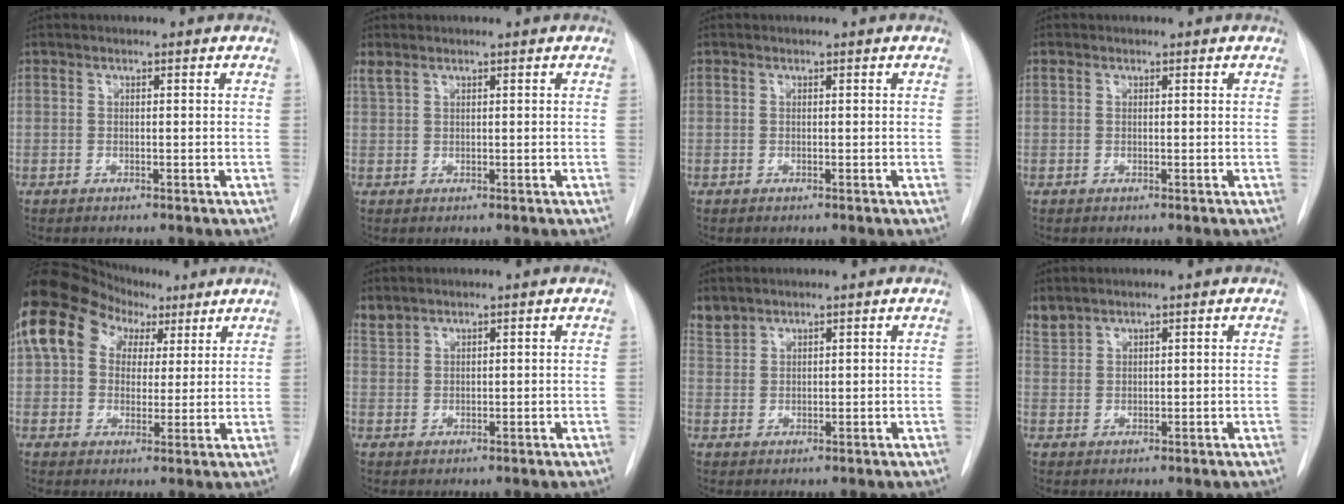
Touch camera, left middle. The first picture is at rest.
{"total": 1.4, "force": [1.1, 0.5, 0.7], "torque": [-0.023, 0.018, 0.028]}
{"total": 0.0}
{"total": 0.6, "force": [0.3, 0.5, 0.1], "torque": [-0.003, 0.012, 0.005]}
{"total": 13.6, "force": [6.0, 9.9, 7.1], "torque": [-0.137, 0.065, 0.101]}
{"total": 2.0, "force": [1.9, 0.5, 0.1], "torque": [-0.006, 0.011, 0.043]}
{"total": 2.6, "force": [2.5, 0.8, 0.0], "torque": [-0.003, 0.012, 0.054]}
{"total": 2.3, "force": [2.3, 0.5, 0.1], "torque": [-0.008, 0.013, 0.052]}